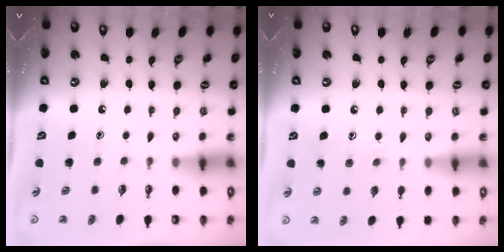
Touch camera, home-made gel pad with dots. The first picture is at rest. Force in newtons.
{"total": 7.5, "press": 7.5, "slide": 0.6}